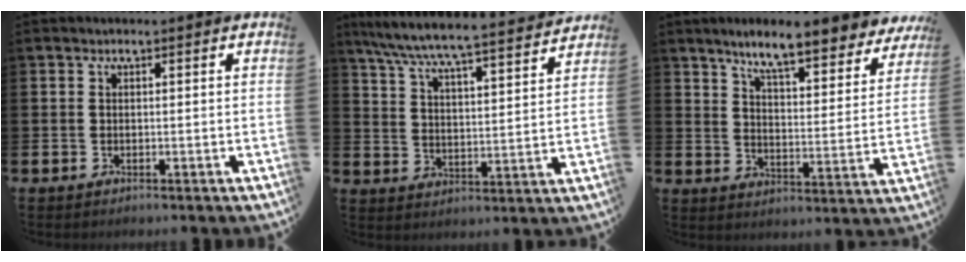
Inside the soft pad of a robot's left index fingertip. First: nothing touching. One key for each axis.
{"total": 7.6, "fx": 7.1, "fy": 0.3, "fz": 2.5, "tx": -0.083, "ty": -0.052, "tz": 0.122}
{"total": 8.5, "fx": 7.6, "fy": 1.1, "fz": 3.8, "tx": -0.089, "ty": -0.046, "tz": 0.129}